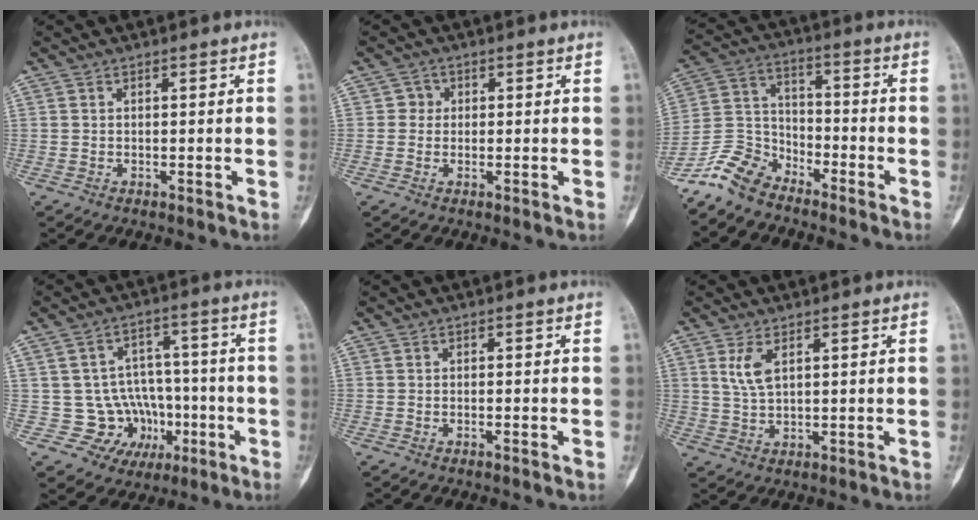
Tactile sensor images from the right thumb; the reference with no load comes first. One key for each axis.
{"total": 1.9, "fx": 0.2, "fy": 1.9, "fz": 0.4, "tx": 0.007, "ty": 0.005, "tz": -0.002}
{"total": 9.6, "fx": -7.9, "fy": 4.6, "fz": 2.8, "tx": -0.049, "ty": 0.058, "tz": -0.168}
{"total": 11.6, "fx": -2.4, "fy": 10.9, "fz": 3.2, "tx": 0.009, "ty": 0.045, "tz": -0.024}
{"total": 0.6, "fx": -0.4, "fy": 0.0, "fz": 0.4, "tx": -0.010, "ty": 0.001, "tz": -0.005}
{"total": 4.1, "fx": 1.7, "fy": 1.6, "fz": 3.4, "tx": -0.071, "ty": -0.007, "tz": 0.042}